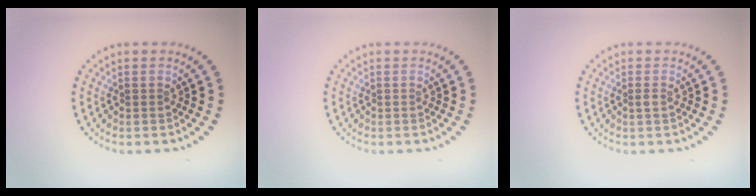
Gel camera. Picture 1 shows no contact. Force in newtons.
{"total": 0.0}
{"total": 0.5, "press": 0.4, "slide": 0.3}